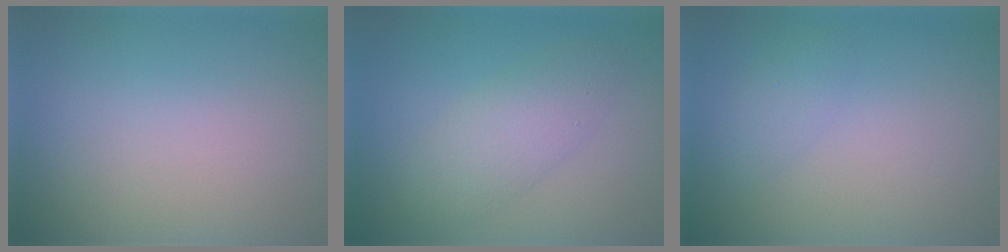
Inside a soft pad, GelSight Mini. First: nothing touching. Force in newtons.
{"total": 3.3, "press": 3.3, "slide": 0.1}
{"total": 1.2, "press": 1.2, "slide": 0.1}